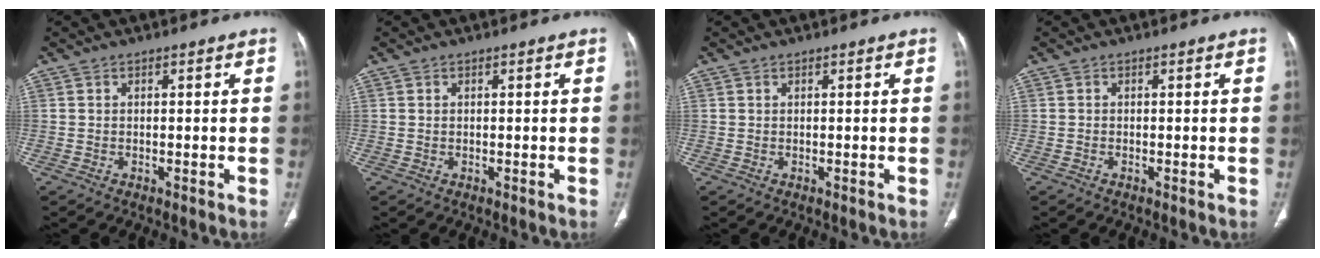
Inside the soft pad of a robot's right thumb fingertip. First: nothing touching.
{"total": 0.0}
{"total": 0.0}
{"total": 0.0}